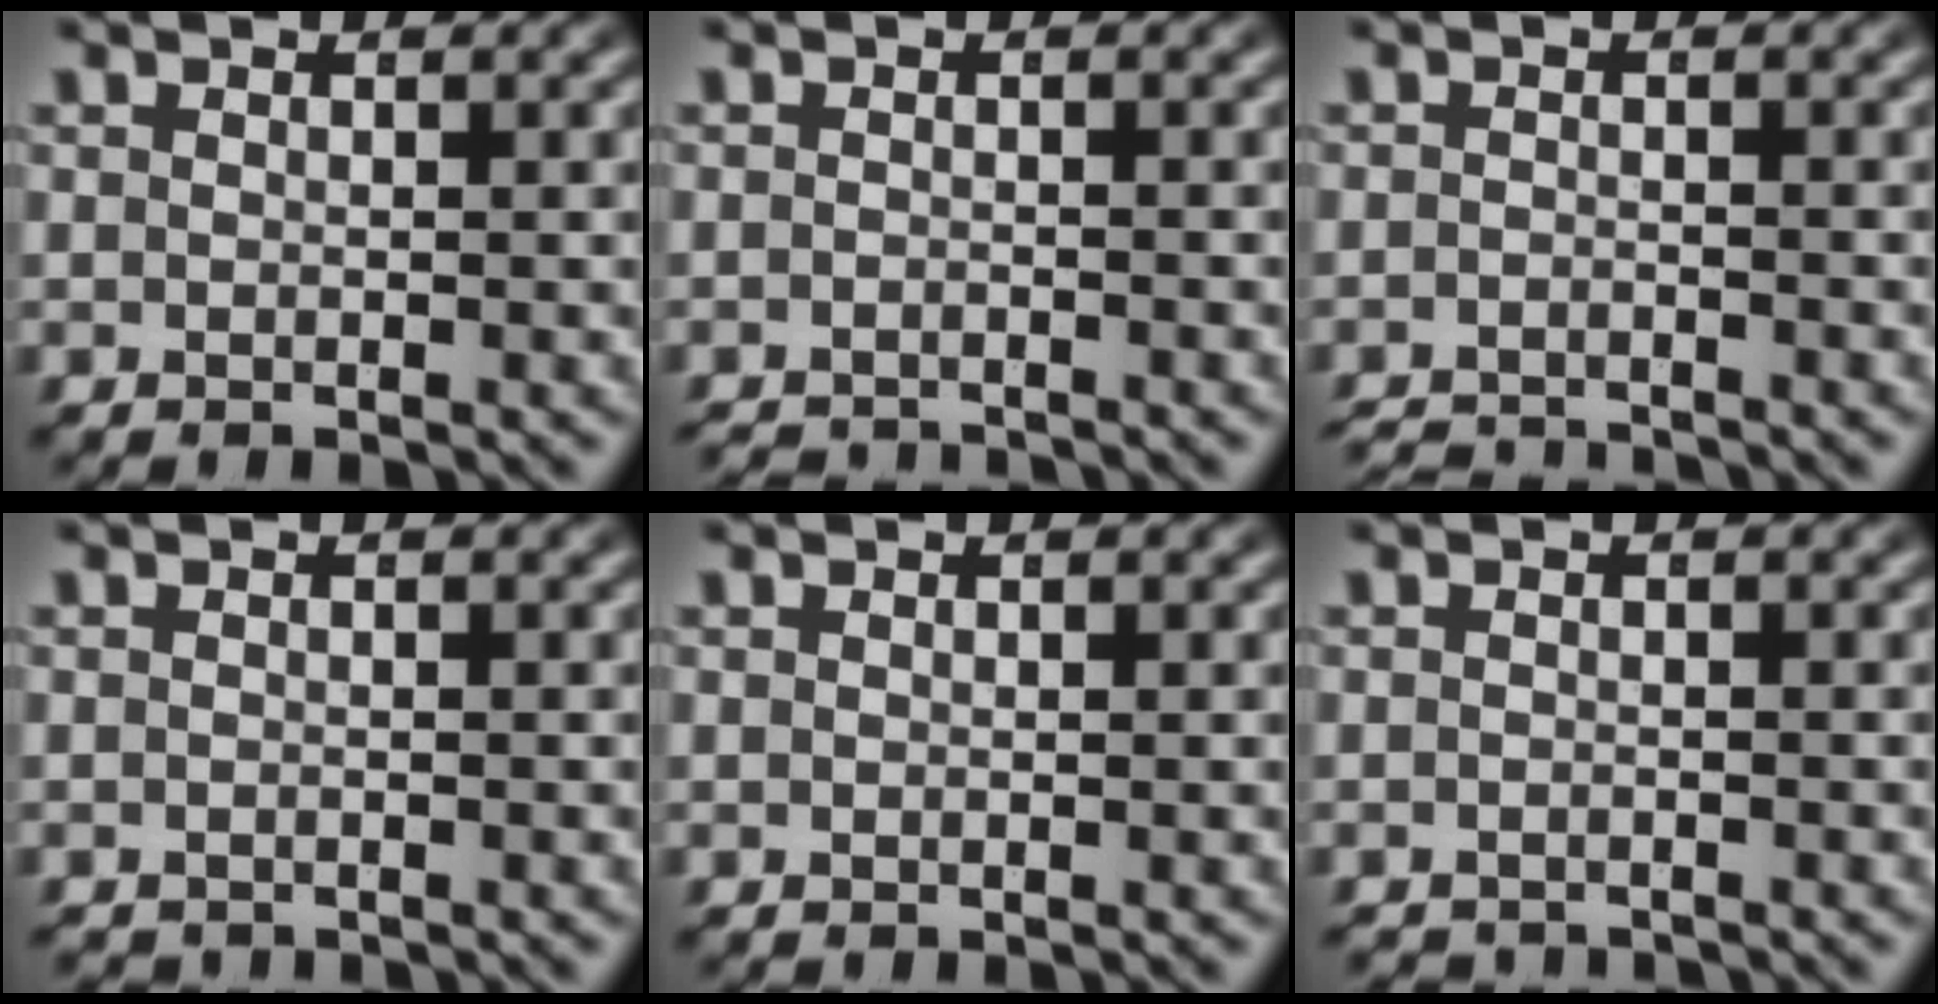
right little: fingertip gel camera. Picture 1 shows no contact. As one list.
[{"total": 2.7, "force": [-2.7, -0.3, -0.1], "torque": [0.000, -0.017, -0.038]}, {"total": 3.1, "force": [-3.1, -0.2, 0.0], "torque": [0.001, -0.017, -0.048]}, {"total": 1.1, "force": [-1.1, -0.3, -0.2], "torque": [-0.004, -0.014, -0.012]}, {"total": 0.0}, {"total": 2.3, "force": [-2.2, -0.3, -0.2], "torque": [-0.001, -0.018, -0.029]}]